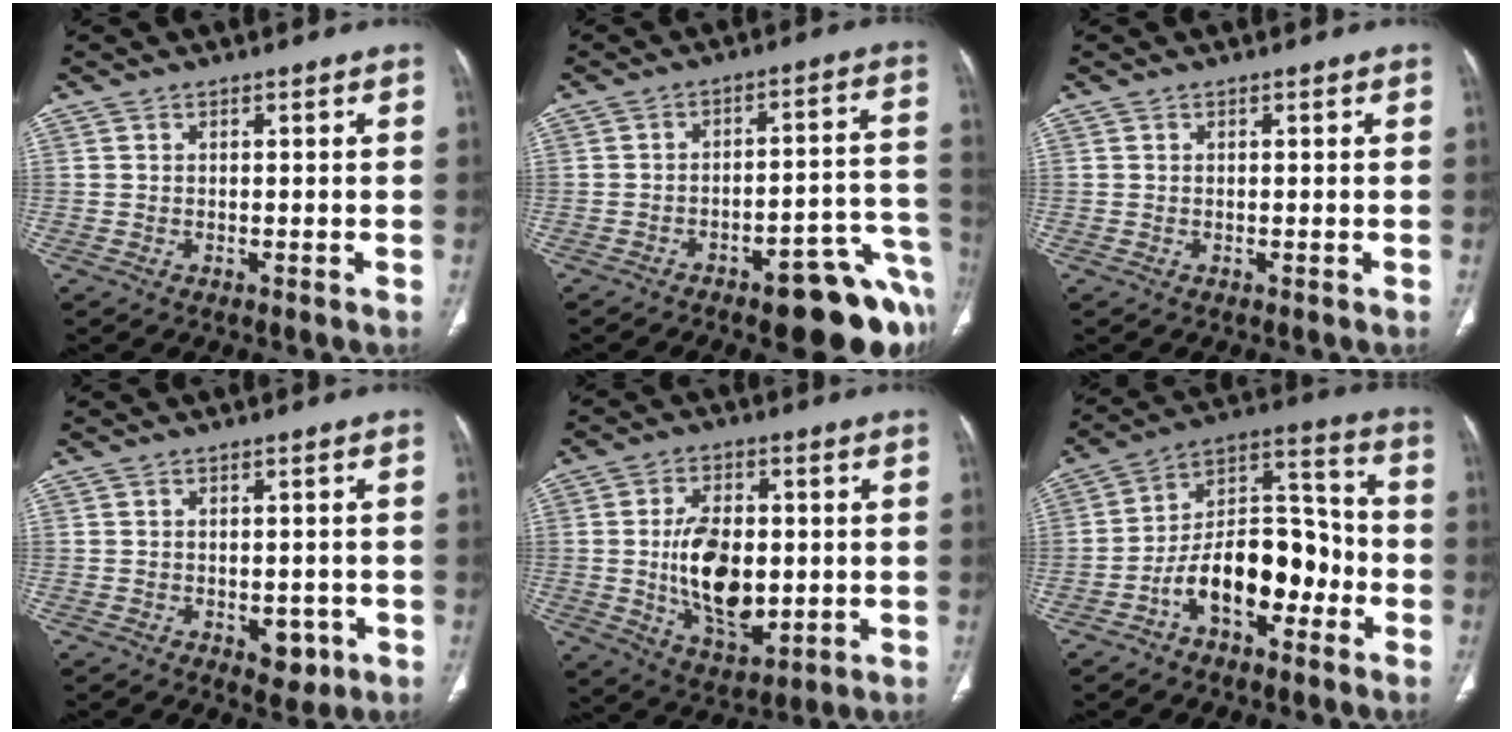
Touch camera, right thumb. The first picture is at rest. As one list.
[{"total": 16.3, "force": [-10.1, 5.1, 11.8], "torque": [-0.075, 0.079, -0.131]}, {"total": 0.0}, {"total": 4.1, "force": [-1.5, 2.6, 2.8], "torque": [-0.016, 0.003, -0.011]}, {"total": 14.1, "force": [-0.5, 8.2, 11.5], "torque": [-0.174, -0.011, 0.003]}, {"total": 16.3, "force": [-6.0, 9.4, 11.9], "torque": [-0.159, 0.070, -0.104]}]